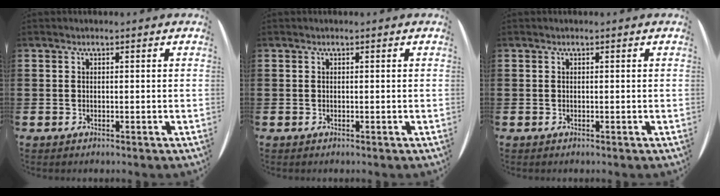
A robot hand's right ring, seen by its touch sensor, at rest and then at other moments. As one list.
[{"total": 0.0}, {"total": 0.0}]